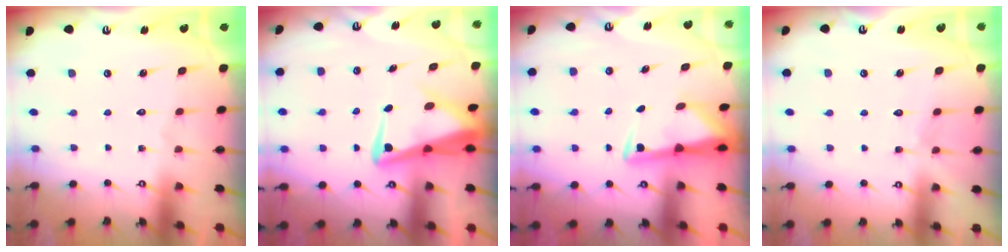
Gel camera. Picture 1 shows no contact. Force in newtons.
{"total": 5.7, "press": 5.6, "slide": 1.2}
{"total": 2.8, "press": 2.8, "slide": 0.5}
{"total": 3.3, "press": 3.3, "slide": 0.4}